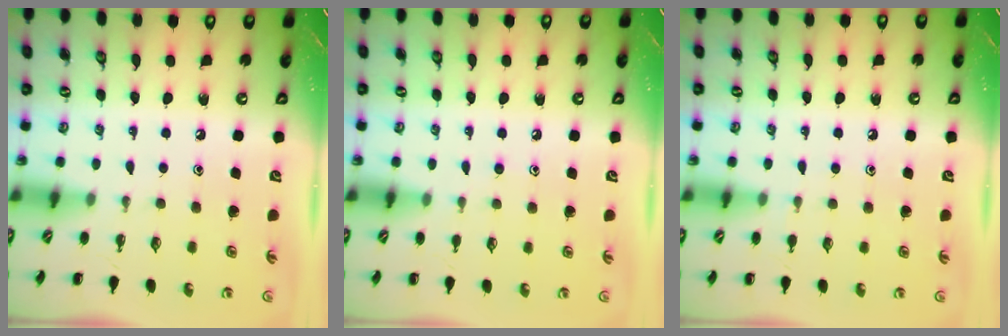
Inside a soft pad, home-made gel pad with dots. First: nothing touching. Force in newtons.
{"total": 5.2, "press": 4.9, "slide": 1.6}
{"total": 4.5, "press": 4.3, "slide": 1.4}